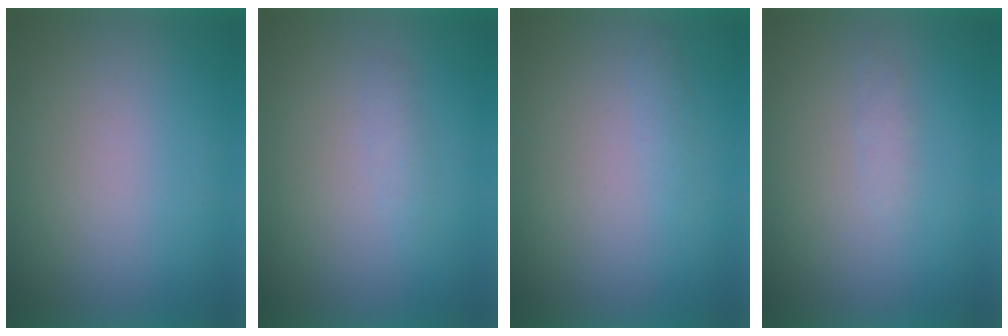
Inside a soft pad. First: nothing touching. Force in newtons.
{"total": 1.2}
{"total": 1.2}
{"total": 1.2}